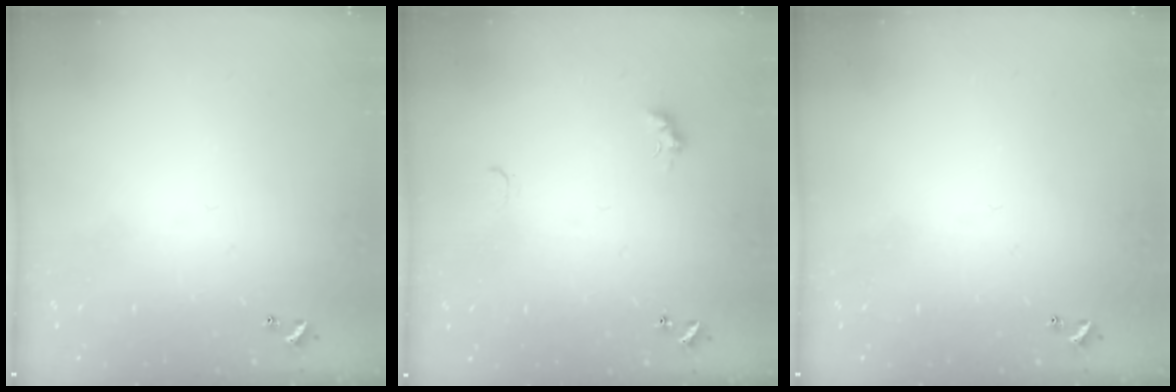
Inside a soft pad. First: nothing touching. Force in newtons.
{"total": 2.4, "press": 2.3, "slide": 0.5}
{"total": 0.0}